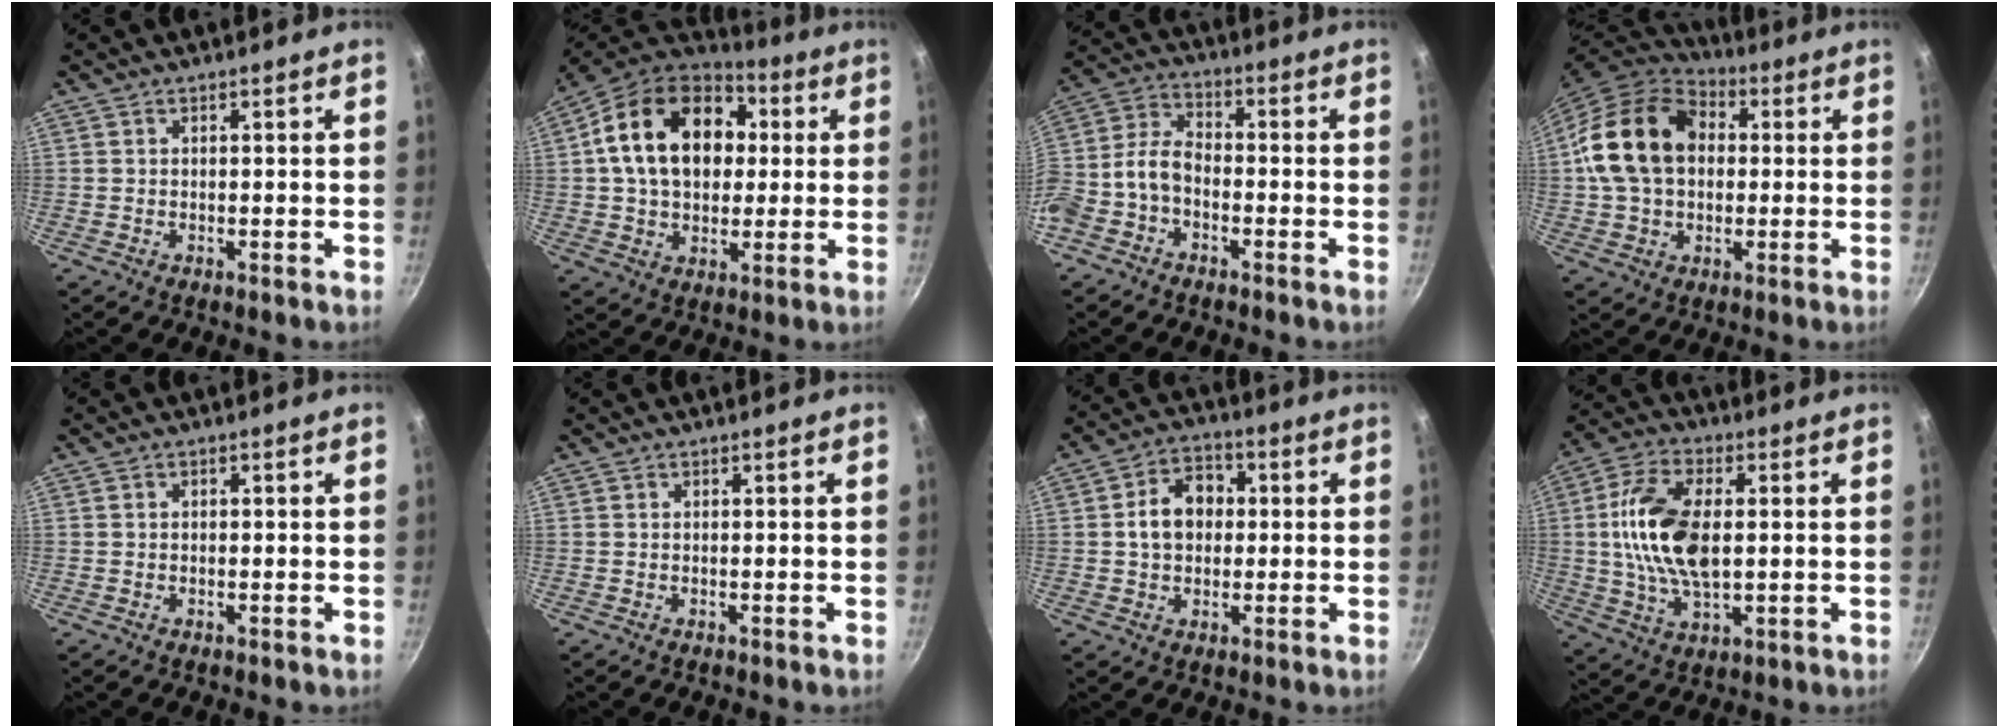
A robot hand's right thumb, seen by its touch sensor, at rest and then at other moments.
{"total": 21.4, "force": [3.9, 15.1, 14.6], "torque": [-0.224, 0.024, 0.054]}
{"total": 9.1, "force": [-3.0, 5.9, 6.3], "torque": [-0.138, 0.048, -0.074]}
{"total": 18.8, "force": [2.3, 13.8, 12.6], "torque": [-0.215, 0.030, 0.030]}
{"total": 0.5, "force": [-0.1, 0.5, 0.2], "torque": [-0.002, 0.005, 0.000]}
{"total": 0.0}
{"total": 8.8, "force": [0.7, 6.7, 5.6], "torque": [-0.063, 0.019, 0.001]}
{"total": 15.2, "force": [1.2, 8.2, 12.8], "torque": [-0.239, 0.012, 0.017]}